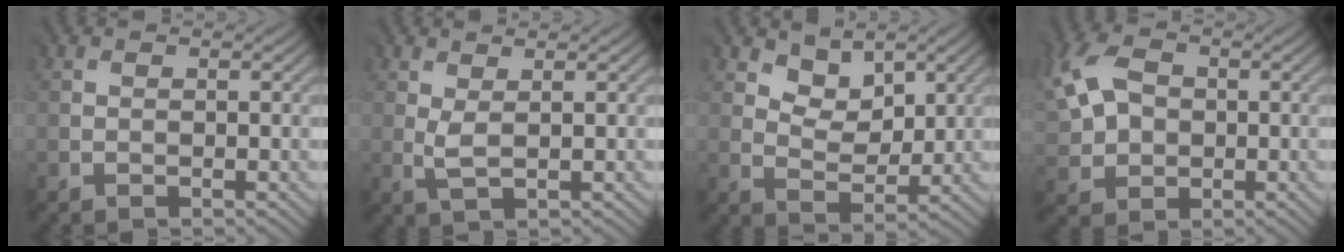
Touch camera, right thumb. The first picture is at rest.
{"total": 1.3, "force": [0.6, 0.3, 1.1], "torque": [-0.035, -0.002, 0.016]}
{"total": 4.9, "force": [3.6, 2.7, 1.9], "torque": [-0.035, -0.013, 0.058]}
{"total": 8.9, "force": [2.0, 6.5, 5.8], "torque": [-0.163, 0.016, 0.031]}